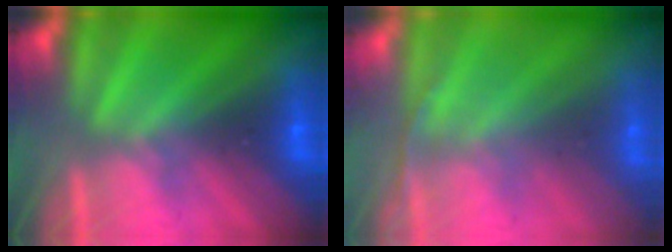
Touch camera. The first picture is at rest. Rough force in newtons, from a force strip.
{"total": 1.2}